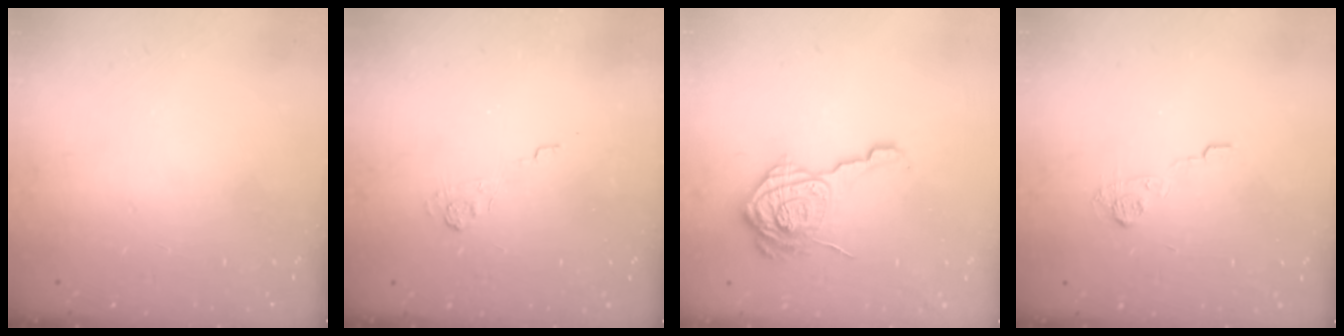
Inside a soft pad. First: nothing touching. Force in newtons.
{"total": 2.6, "press": 2.2, "slide": 1.5}
{"total": 16.0, "press": 16.0, "slide": 0.8}
{"total": 6.9, "press": 6.8, "slide": 0.8}